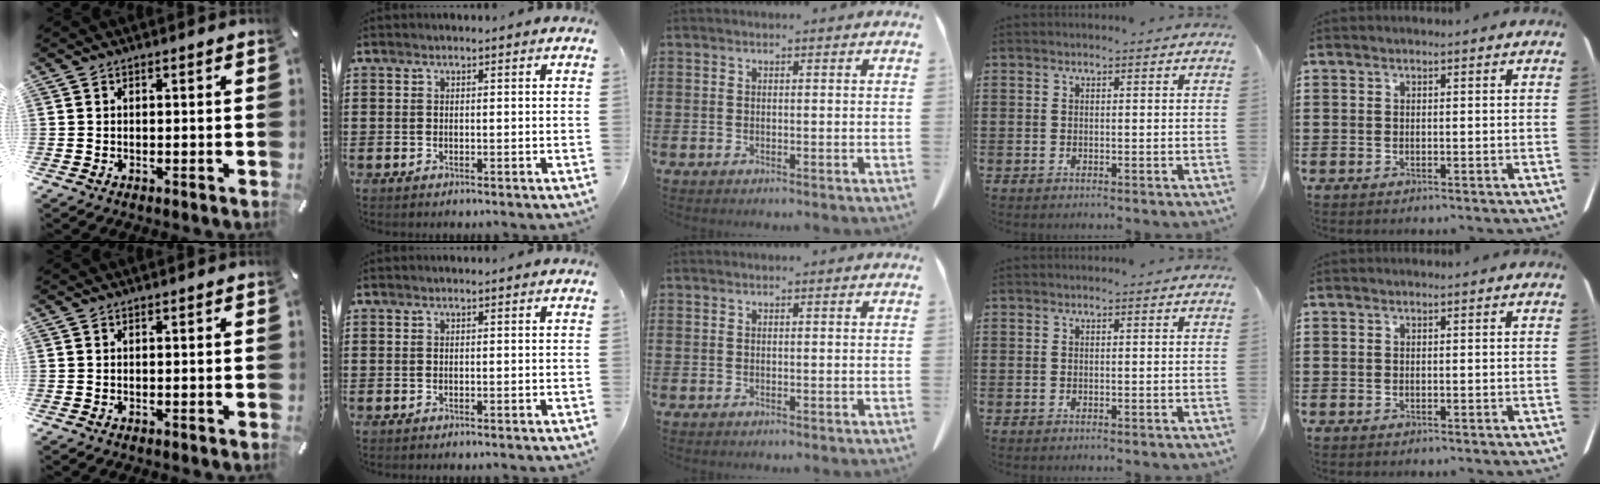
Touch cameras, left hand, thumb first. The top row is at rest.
{}